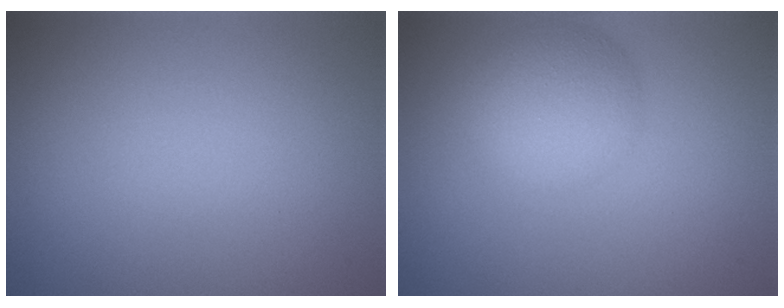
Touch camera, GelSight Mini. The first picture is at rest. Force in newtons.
{"total": 4.8, "press": 4.8, "slide": 0.2}